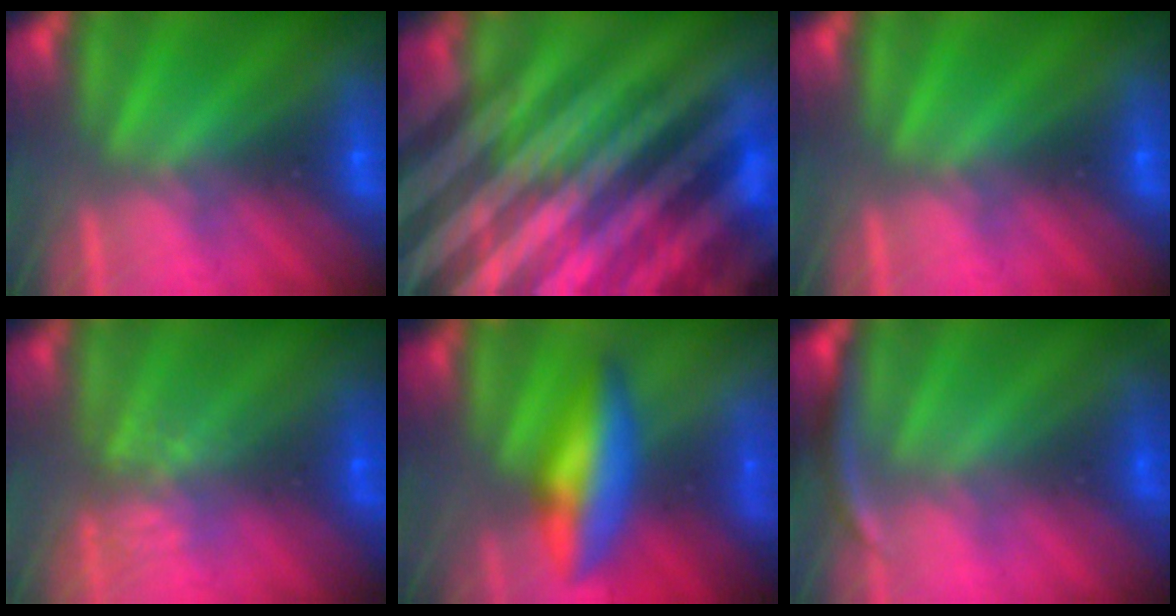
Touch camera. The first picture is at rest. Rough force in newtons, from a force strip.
{"total": 9.5}
{"total": 0.0}
{"total": 4.5}
{"total": 7.5}
{"total": 2.9}